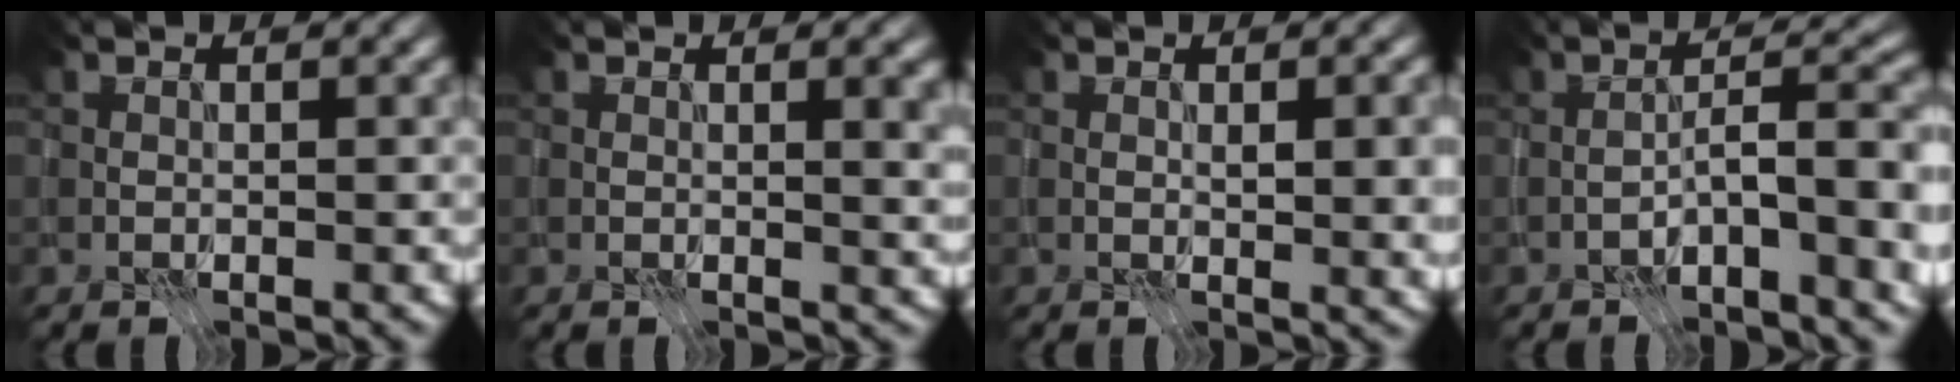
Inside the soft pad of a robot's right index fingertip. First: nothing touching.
{"total": 2.3, "force": [0.6, 0.6, 2.2], "torque": [-0.024, 0.001, 0.007]}
{"total": 3.7, "force": [0.0, 1.3, 3.4], "torque": [-0.055, -0.002, 0.002]}
{"total": 5.9, "force": [-2.0, 1.4, 5.4], "torque": [-0.081, 0.020, -0.039]}